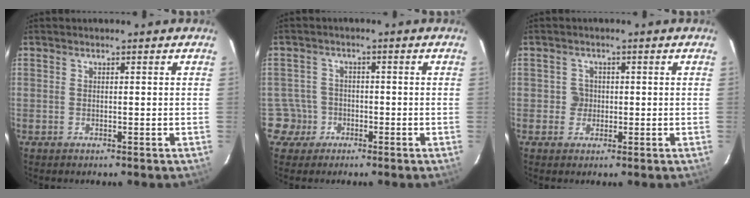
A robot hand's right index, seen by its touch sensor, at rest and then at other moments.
{"total": 4.3, "force": [-1.9, 3.9, -0.3], "torque": [0.005, 0.021, -0.034]}
{"total": 2.4, "force": [-0.2, 2.4, 0.1], "torque": [0.002, 0.008, -0.002]}